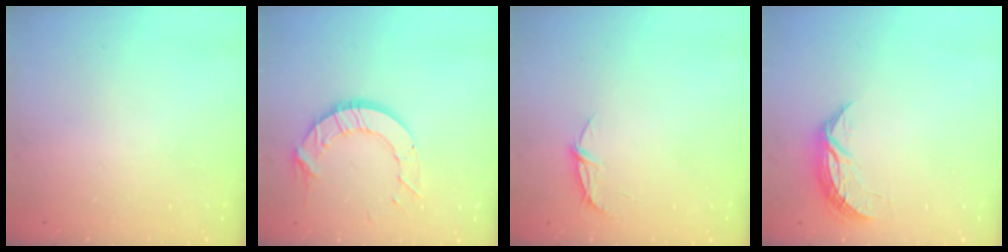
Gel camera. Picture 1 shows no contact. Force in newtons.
{"total": 10.4, "press": 10.3, "slide": 0.5}
{"total": 5.6, "press": 5.6, "slide": 0.4}
{"total": 7.1, "press": 7.1, "slide": 0.4}